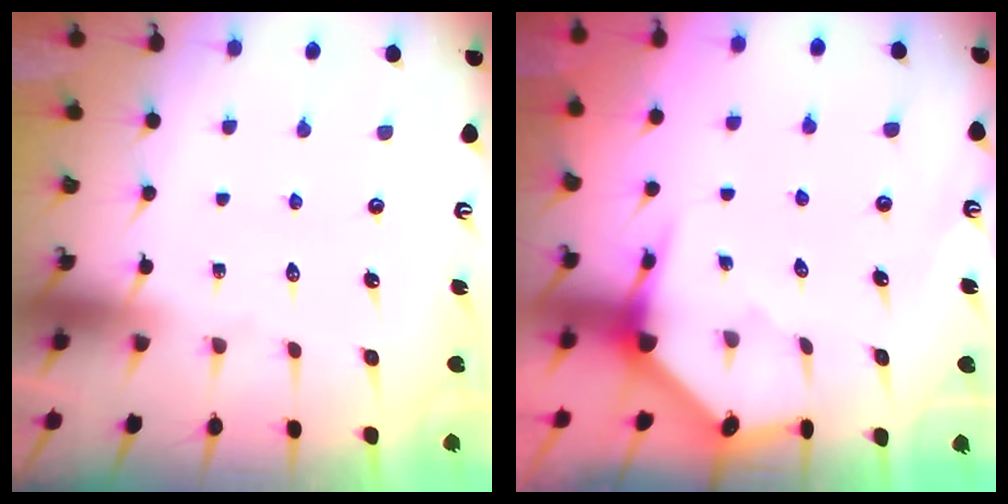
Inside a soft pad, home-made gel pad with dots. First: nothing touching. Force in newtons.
{"total": 5.2, "press": 5.1, "slide": 0.4}